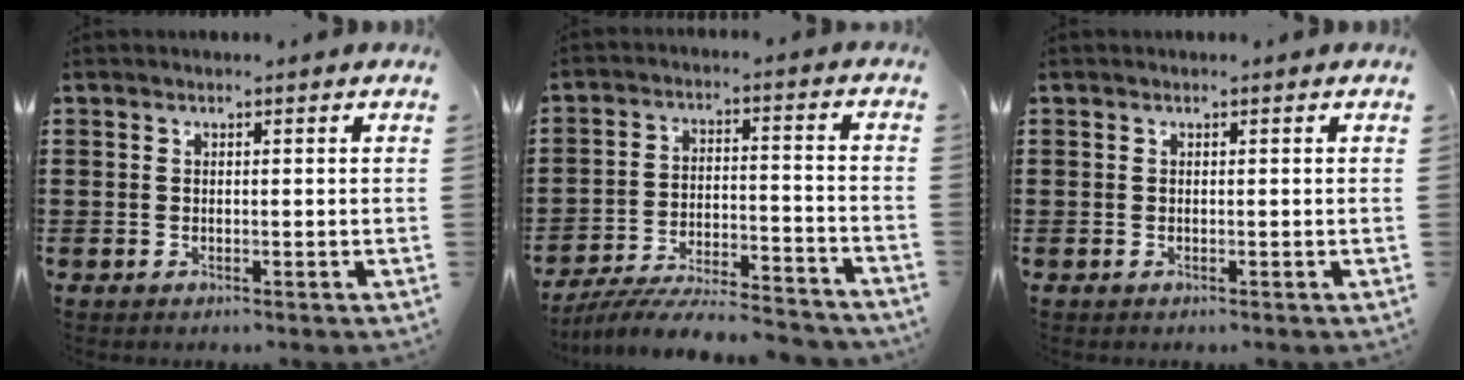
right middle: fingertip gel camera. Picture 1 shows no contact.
{"total": 7.9, "force": [-7.5, 0.5, 2.5], "torque": [-0.041, 0.006, -0.144]}
{"total": 0.0}